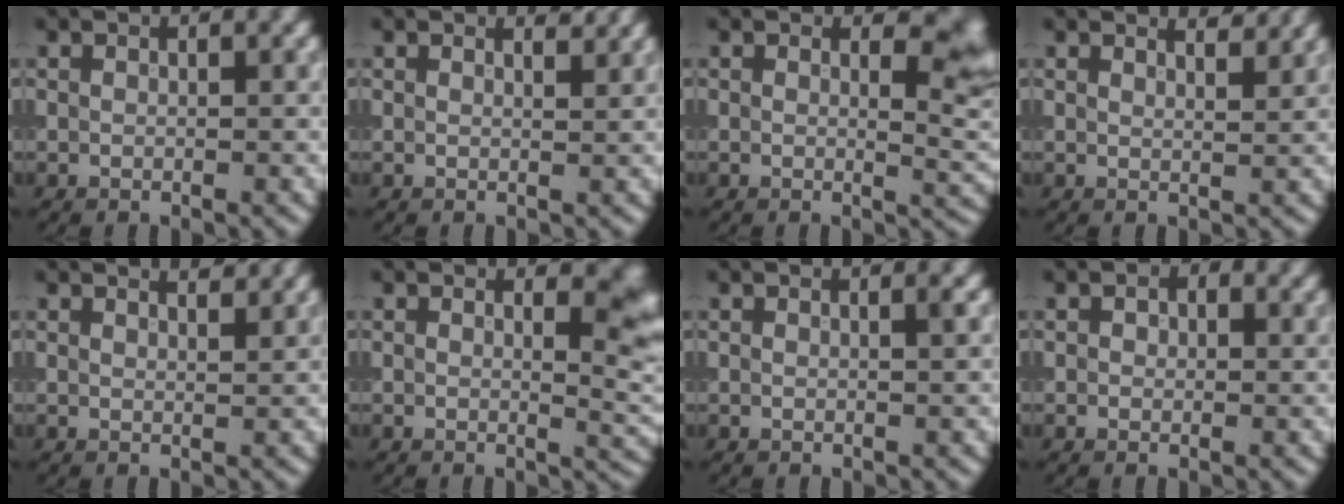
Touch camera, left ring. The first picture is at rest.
{"total": 1.3, "force": [1.2, 0.2, 0.5], "torque": [-0.005, -0.003, 0.011]}
{"total": 4.1, "force": [1.4, 1.7, 3.4], "torque": [-0.029, -0.004, 0.018]}
{"total": 2.8, "force": [2.5, 0.7, 1.1], "torque": [0.001, 0.011, 0.013]}
{"total": 2.6, "force": [2.2, 0.8, 1.2], "torque": [0.005, 0.011, 0.005]}
{"total": 3.8, "force": [1.4, 1.3, 3.3], "torque": [-0.028, -0.005, 0.017]}
{"total": 0.6, "force": [0.3, 0.2, 0.5], "torque": [0.000, -0.001, 0.002]}
{"total": 1.3, "force": [0.4, 1.0, 0.7], "torque": [-0.006, -0.003, 0.001]}